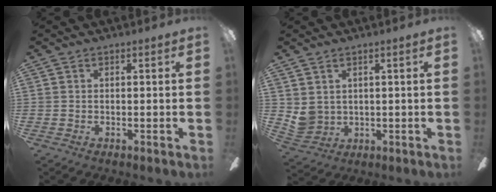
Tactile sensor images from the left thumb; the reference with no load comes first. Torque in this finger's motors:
{"motor_torque": [0.57, 0.71, 0.47, -0.60, 0.00]}